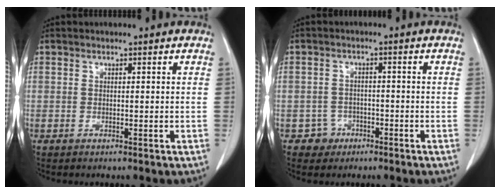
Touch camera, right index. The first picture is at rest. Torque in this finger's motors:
{"motor_torque": [-0.23, 0.03, -0.79, -0.18]}